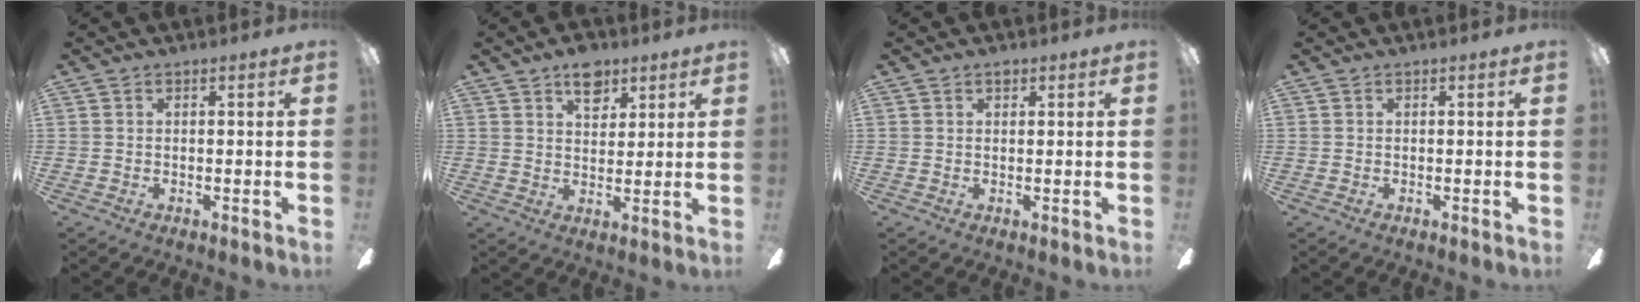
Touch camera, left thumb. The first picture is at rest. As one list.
[{"total": 7.2, "force": [4.8, 3.9, 3.6], "torque": [-0.043, -0.017, 0.084]}, {"total": 1.0, "force": [0.8, 0.2, 0.5], "torque": [-0.001, -0.002, 0.013]}, {"total": 0.0}]